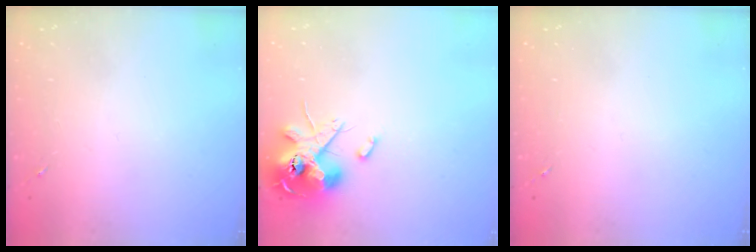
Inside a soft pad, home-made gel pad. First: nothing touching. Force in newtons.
{"total": 14.2, "press": 14.0, "slide": 2.0}
{"total": 0.0}